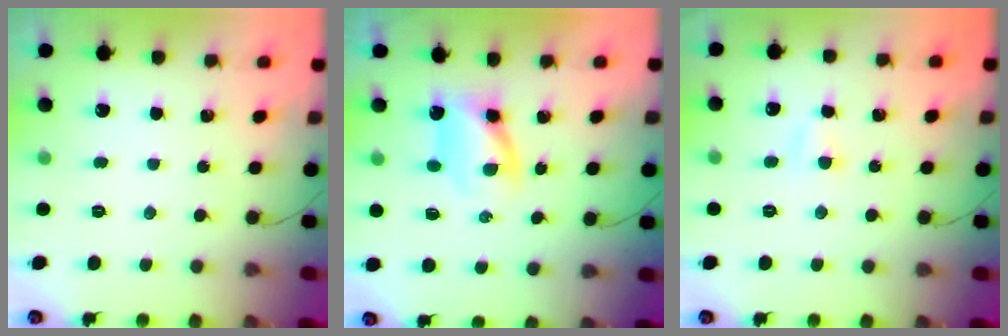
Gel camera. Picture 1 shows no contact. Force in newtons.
{"total": 2.8, "press": 2.7, "slide": 0.7}
{"total": 3.2, "press": 3.0, "slide": 1.1}